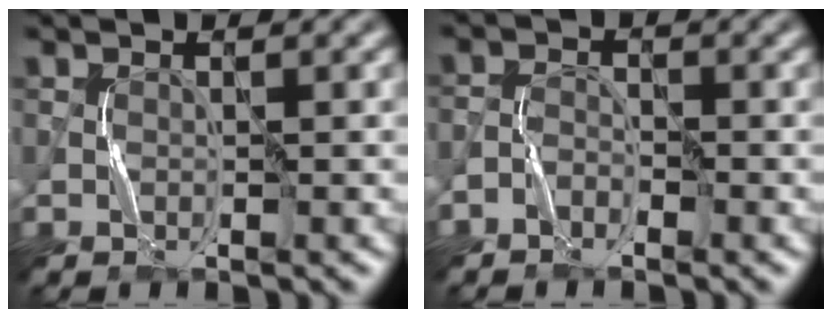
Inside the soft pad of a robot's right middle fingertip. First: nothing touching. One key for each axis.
{"total": 1.6, "fx": -1.3, "fy": 0.8, "fz": 0.4, "tx": -0.005, "ty": 0.008, "tz": -0.030}